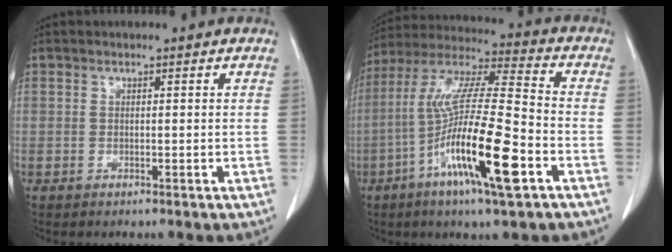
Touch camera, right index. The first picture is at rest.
{"total": 19.0, "force": [-7.2, 1.1, 17.6], "torque": [-0.361, -0.026, -0.135]}